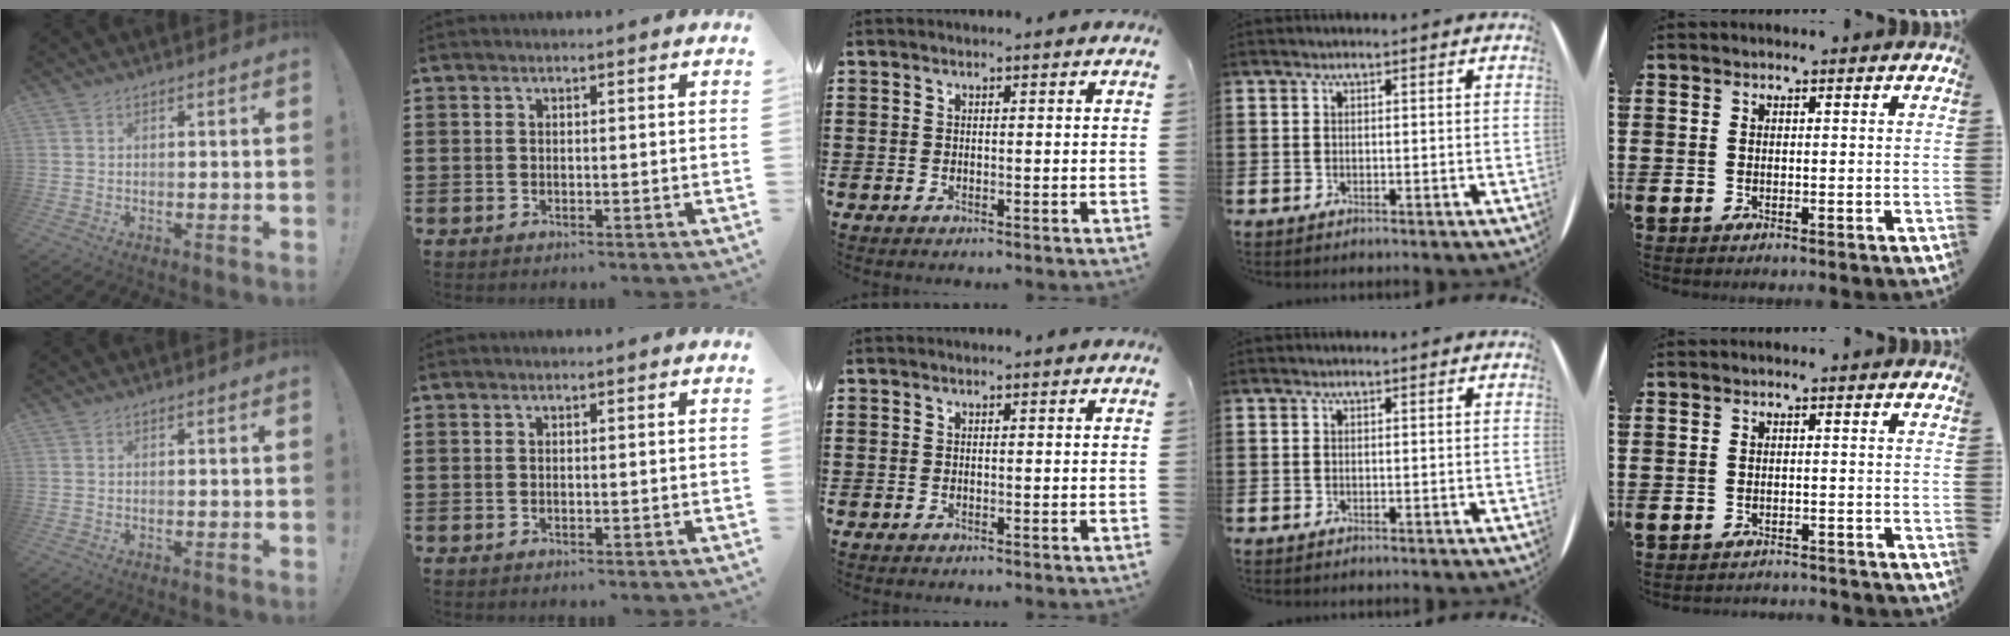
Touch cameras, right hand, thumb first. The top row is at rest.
{"little": {"total": 1.2, "force": [-1.2, 0.0, 0.0], "torque": [-0.003, 0.002, -0.024]}}